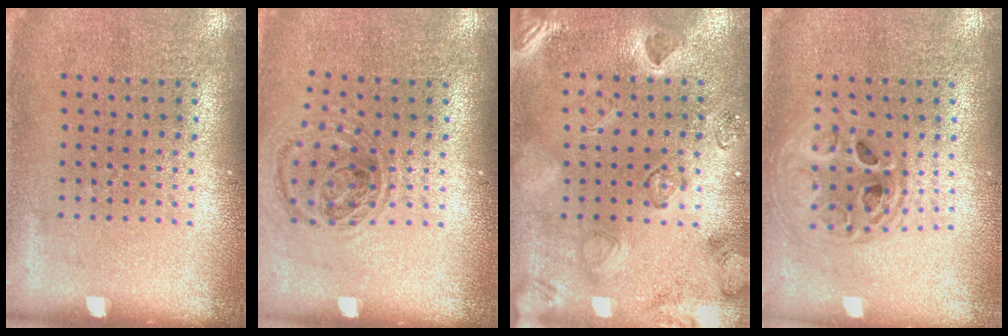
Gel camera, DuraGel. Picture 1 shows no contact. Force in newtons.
{"total": 1.0, "press": 0.9, "slide": 0.2}
{"total": 2.3, "press": 2.1, "slide": 0.8}
{"total": 1.7, "press": 1.4, "slide": 0.9}